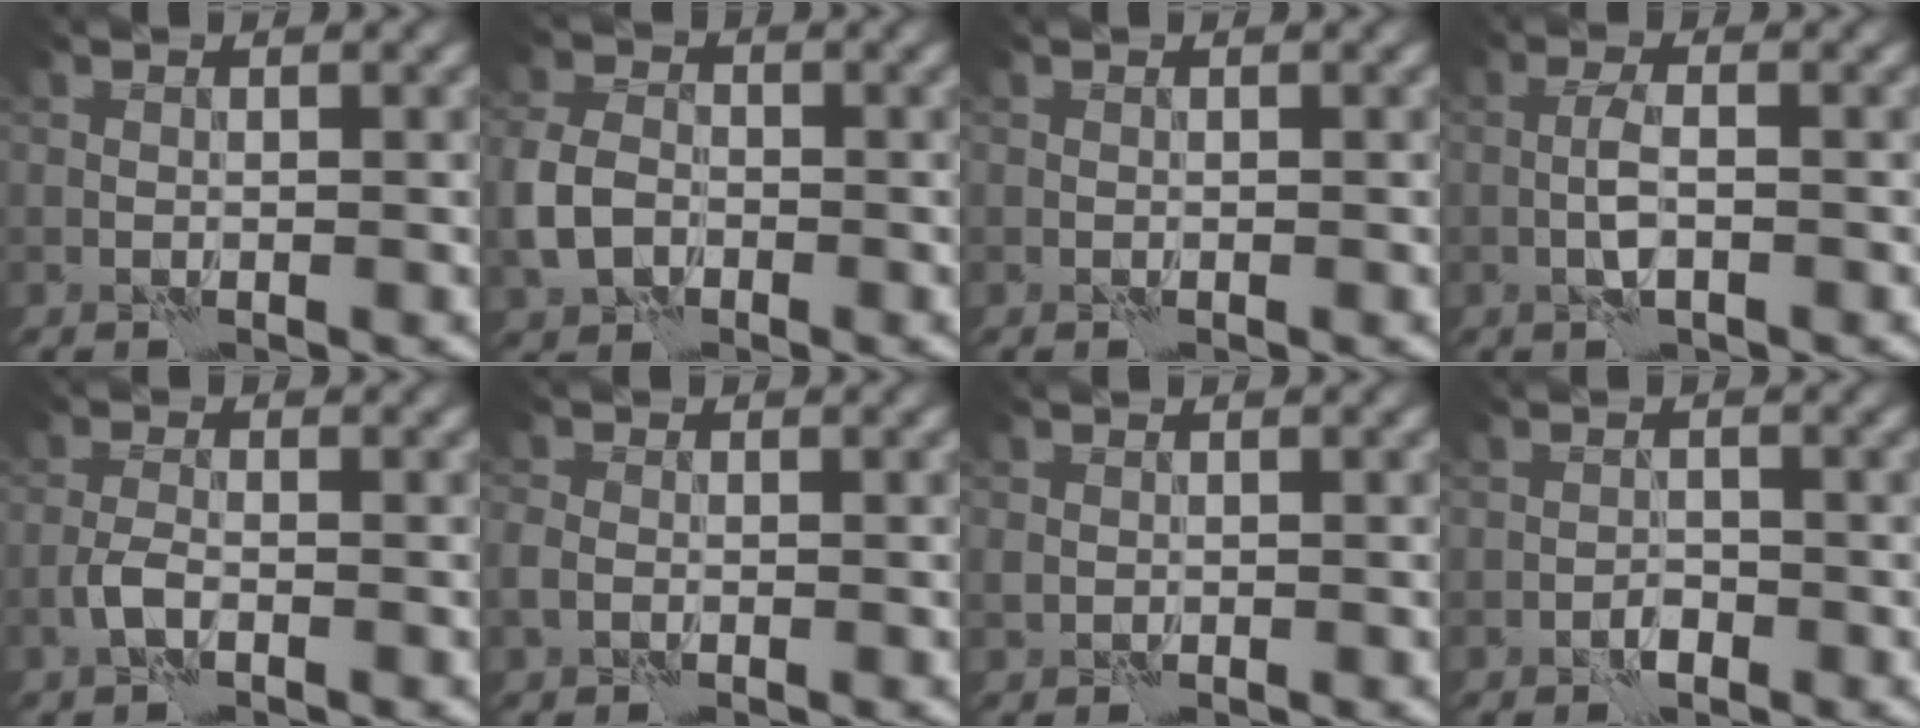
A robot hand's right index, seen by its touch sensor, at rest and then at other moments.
{"total": 4.2, "force": [-1.4, 3.2, 2.3], "torque": [-0.062, 0.000, -0.036]}
{"total": 0.0}
{"total": 2.3, "force": [-0.7, 0.6, 2.1], "torque": [-0.045, 0.003, -0.019]}
{"total": 1.9, "force": [-1.0, 0.7, 1.4], "torque": [-0.032, 0.004, -0.026]}
{"total": 1.6, "force": [-0.7, 1.2, 0.9], "torque": [-0.021, 0.001, -0.021]}
{"total": 0.9, "force": [-0.2, 0.8, 0.3], "torque": [-0.006, -0.003, -0.007]}
{"total": 1.2, "force": [-0.8, 0.5, 0.7], "torque": [-0.008, 0.005, -0.019]}